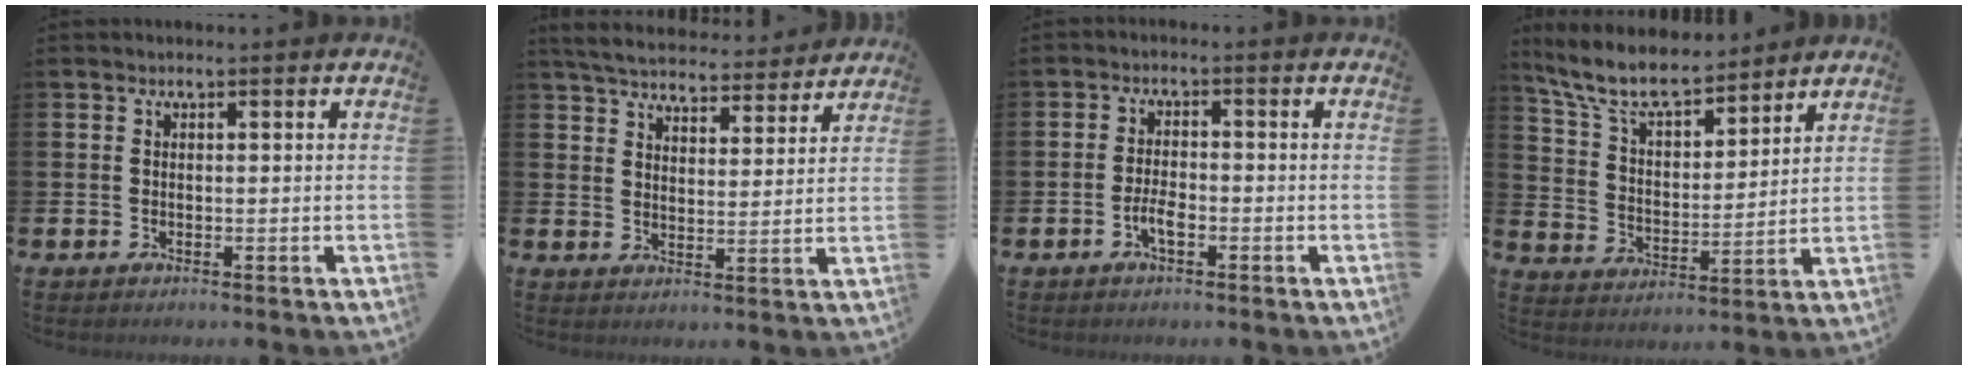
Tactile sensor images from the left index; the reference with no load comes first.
{"total": 5.6, "force": [5.4, 1.1, 0.9], "torque": [-0.038, -0.037, 0.093]}
{"total": 2.7, "force": [-1.1, 1.0, 2.3], "torque": [-0.048, 0.005, -0.019]}
{"total": 8.8, "force": [7.9, 2.3, 3.2], "torque": [-0.100, -0.042, 0.142]}